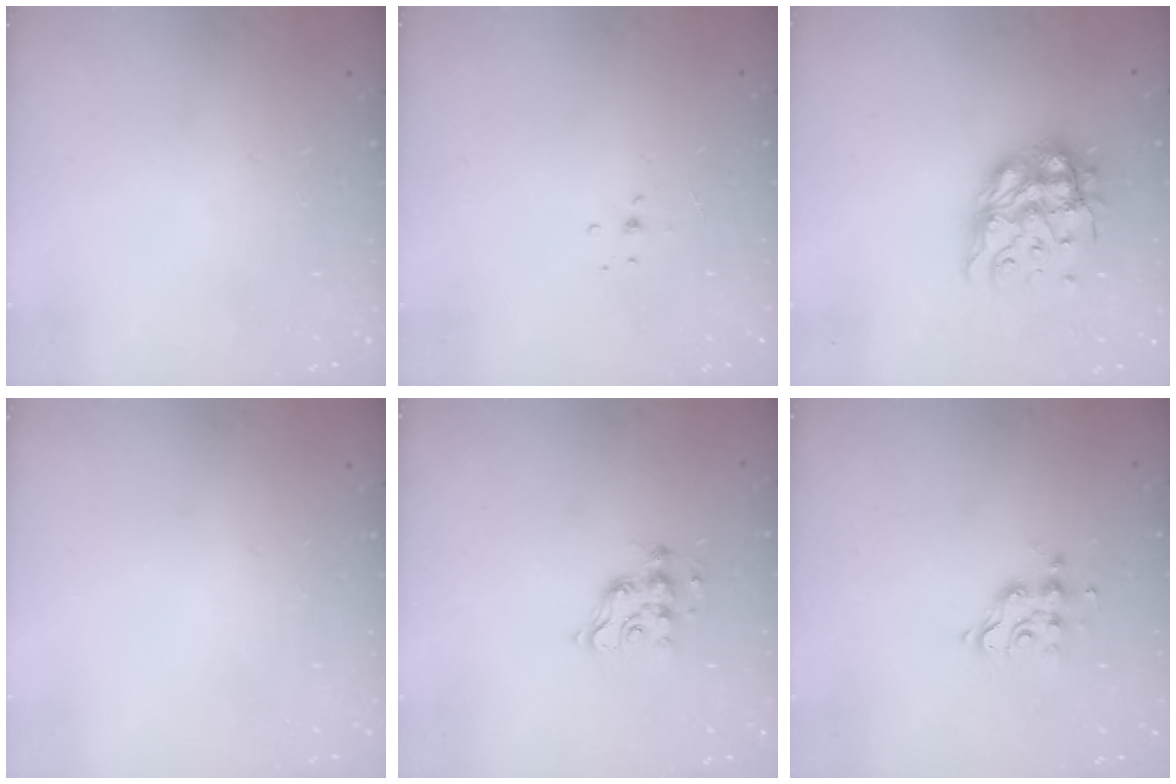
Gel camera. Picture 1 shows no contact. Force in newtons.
{"total": 3.9, "press": 3.9, "slide": 0.4}
{"total": 14.3, "press": 14.2, "slide": 1.5}
{"total": 0.0}
{"total": 7.3, "press": 7.2, "slide": 0.9}
{"total": 7.1, "press": 7.1, "slide": 0.5}